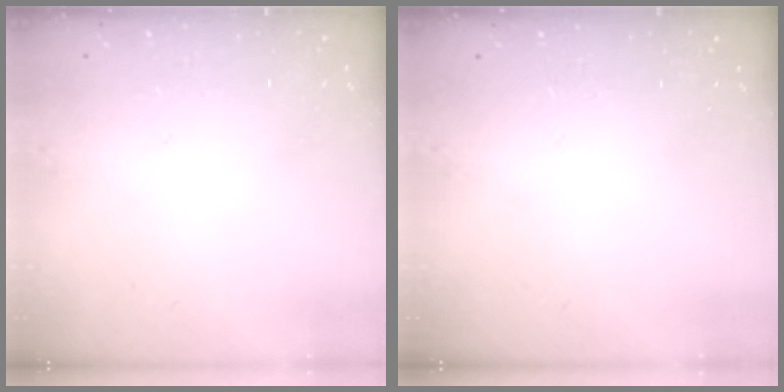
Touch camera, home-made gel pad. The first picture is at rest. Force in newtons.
{"total": 0.0}